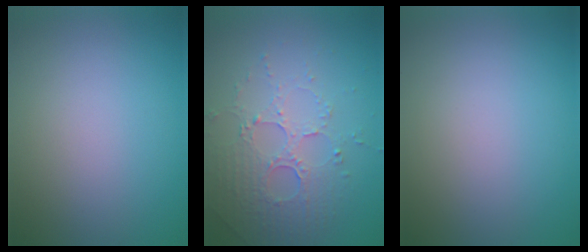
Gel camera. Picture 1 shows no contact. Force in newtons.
{"total": 5.1, "press": 3.5, "slide": 3.7}
{"total": 0.0}